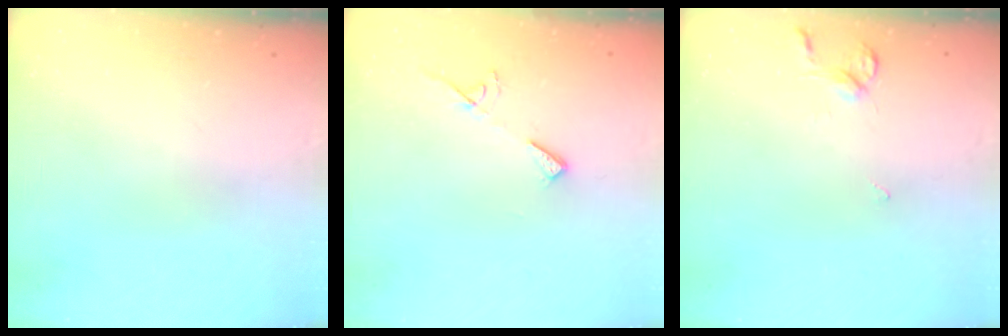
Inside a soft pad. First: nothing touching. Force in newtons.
{"total": 7.7, "press": 7.7, "slide": 0.6}
{"total": 4.5, "press": 4.5, "slide": 0.5}